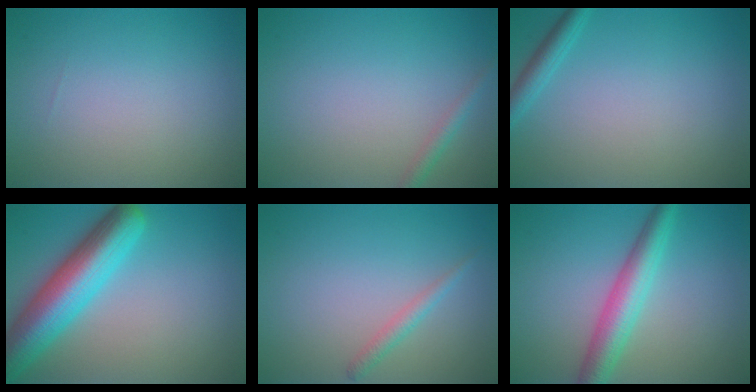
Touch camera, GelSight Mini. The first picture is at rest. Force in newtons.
{"total": 1.3, "press": 1.3, "slide": 0.1}
{"total": 1.8, "press": 1.8, "slide": 0.1}
{"total": 8.5, "press": 8.5, "slide": 0.5}
{"total": 1.4, "press": 1.4, "slide": 0.1}
{"total": 4.6, "press": 4.6, "slide": 0.0}